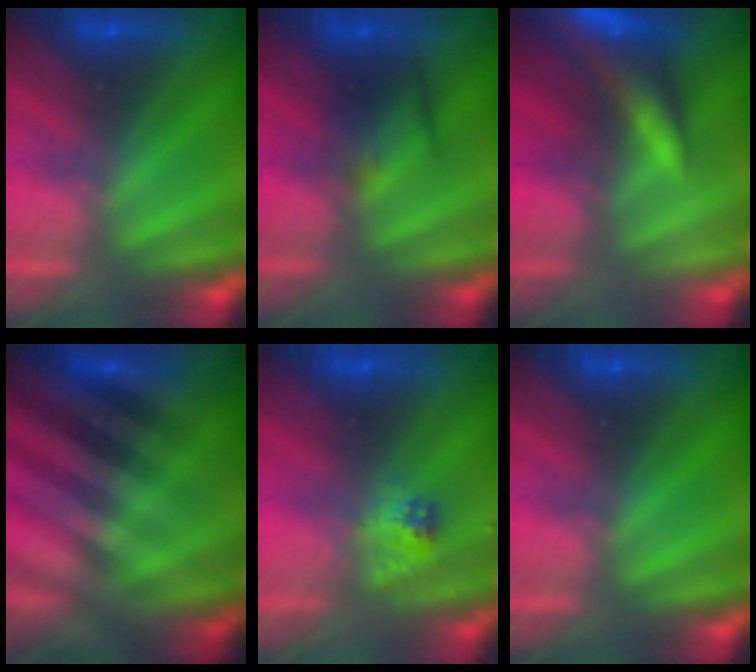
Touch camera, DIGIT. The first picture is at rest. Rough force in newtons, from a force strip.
{"total": 2.4}
{"total": 8.9}
{"total": 2.4}
{"total": 2.3}
{"total": 0.0}